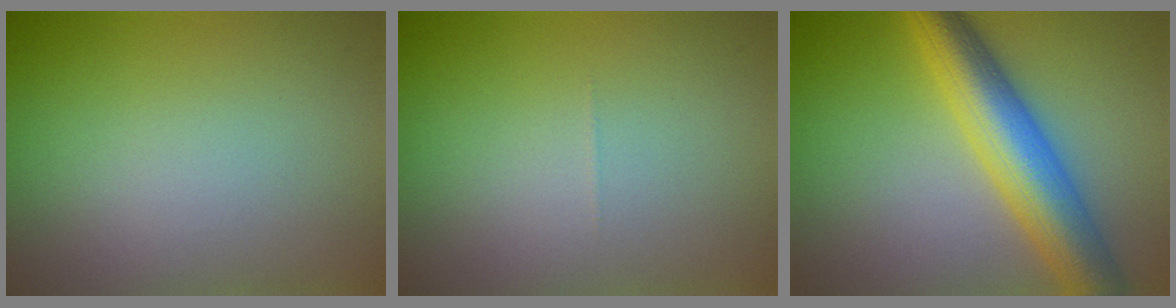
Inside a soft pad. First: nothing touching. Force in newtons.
{"total": 0.0}
{"total": 8.0, "press": 8.0, "slide": 0.0}